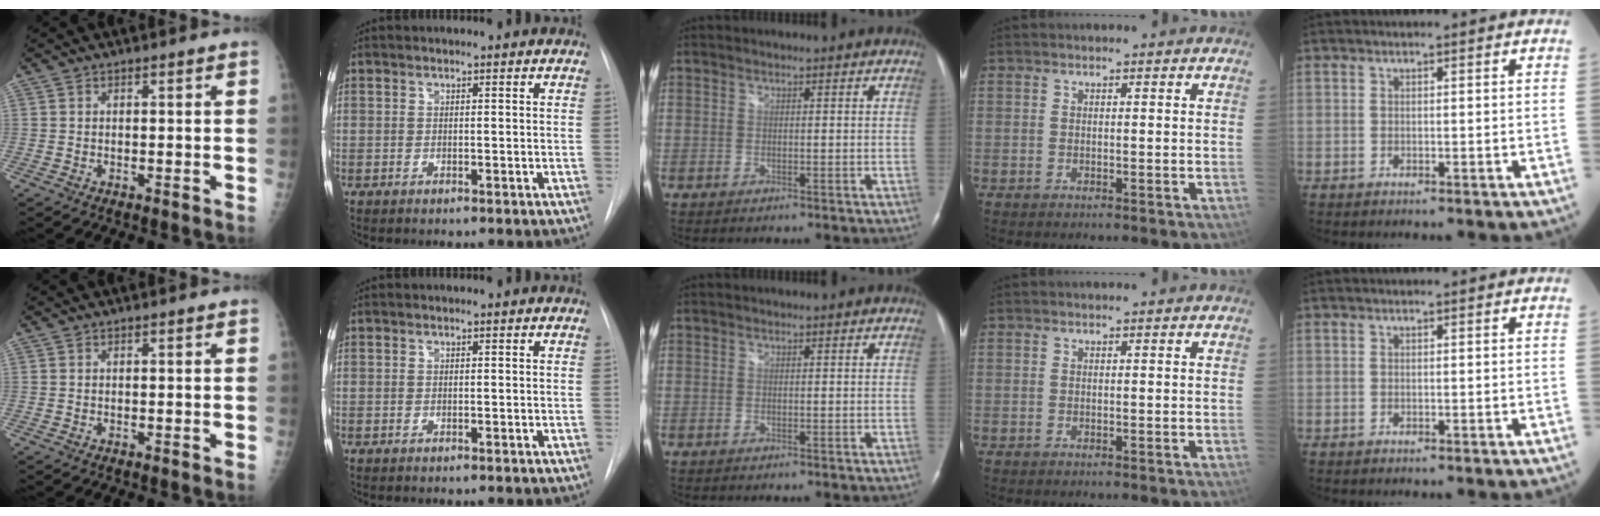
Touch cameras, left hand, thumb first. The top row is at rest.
{}